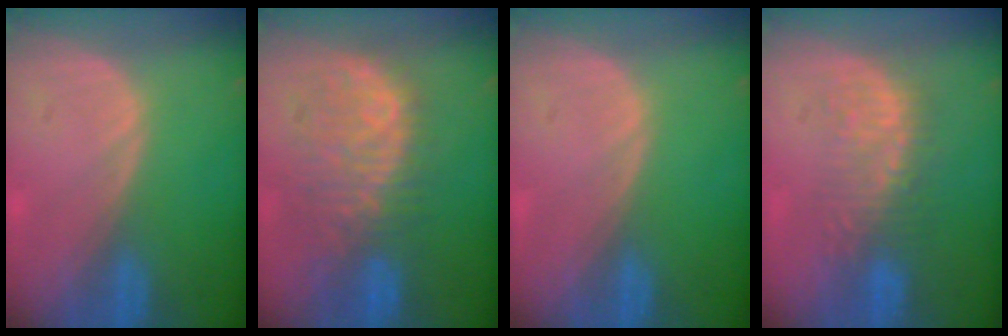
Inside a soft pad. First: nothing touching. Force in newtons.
{"total": 10.4, "press": 9.4, "slide": 4.5}
{"total": 0.0}
{"total": 6.4, "press": 6.2, "slide": 1.3}